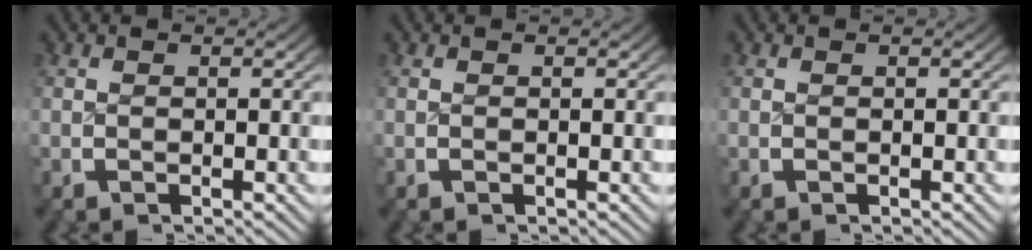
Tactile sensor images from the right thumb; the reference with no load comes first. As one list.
[{"total": 0.0}, {"total": 0.0}]